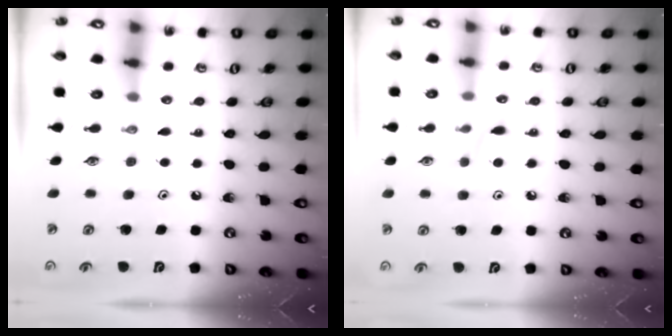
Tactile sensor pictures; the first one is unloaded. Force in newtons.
{"total": 4.4, "press": 4.3, "slide": 0.5}